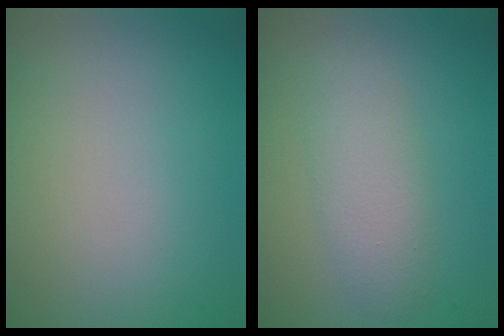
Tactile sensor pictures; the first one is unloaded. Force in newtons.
{"total": 3.2, "press": 3.2, "slide": 0.2}